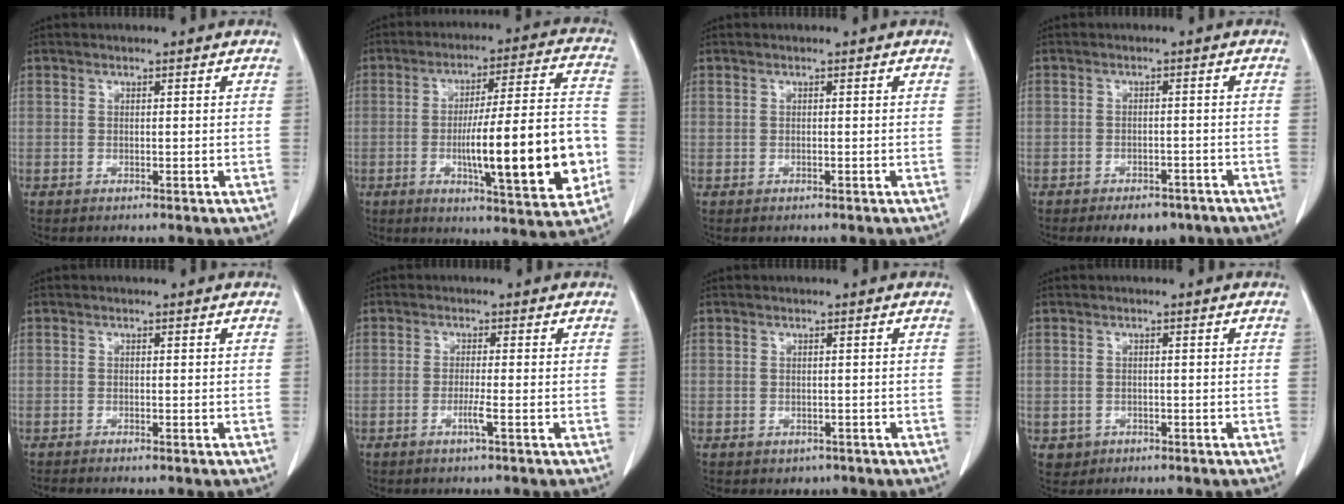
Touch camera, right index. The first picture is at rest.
{"total": 19.4, "force": [-4.2, 2.4, 18.8], "torque": [-0.259, 0.013, -0.052]}
{"total": 0.0}
{"total": 5.4, "force": [-4.1, 2.8, 2.2], "torque": [-0.021, 0.004, -0.051]}
{"total": 2.2, "force": [-1.8, -0.1, 1.1], "torque": [-0.013, -0.001, -0.024]}
{"total": 1.9, "force": [-0.8, -0.4, 1.7], "torque": [-0.031, -0.002, -0.016]}
{"total": 1.7, "force": [-0.9, 1.4, 0.3], "torque": [-0.004, 0.003, -0.006]}
{"total": 2.0, "force": [-0.8, 1.8, 0.2], "torque": [-0.002, 0.007, -0.009]}